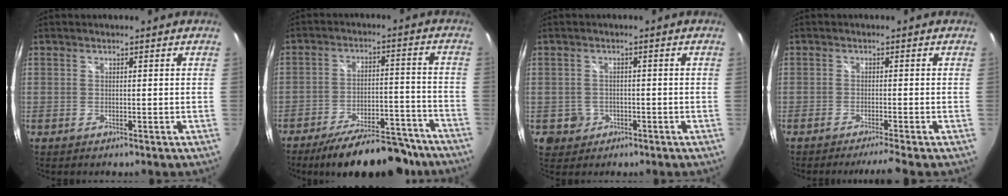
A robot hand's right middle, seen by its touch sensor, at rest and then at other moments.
{"total": 17.9, "force": [-15.1, 5.1, 8.2], "torque": [-0.133, 0.005, -0.202]}
{"total": 3.6, "force": [-1.1, 3.4, 0.5], "torque": [-0.021, 0.003, -0.012]}
{"total": 3.8, "force": [-3.3, -1.2, 1.5], "torque": [-0.029, -0.008, -0.056]}